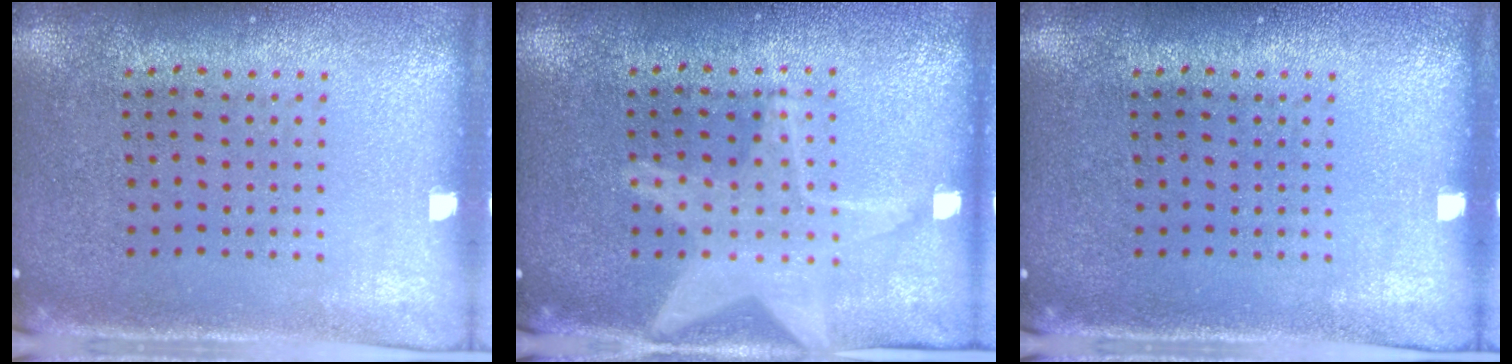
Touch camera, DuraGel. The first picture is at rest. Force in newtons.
{"total": 3.1, "press": 3.0, "slide": 0.5}
{"total": 0.0}